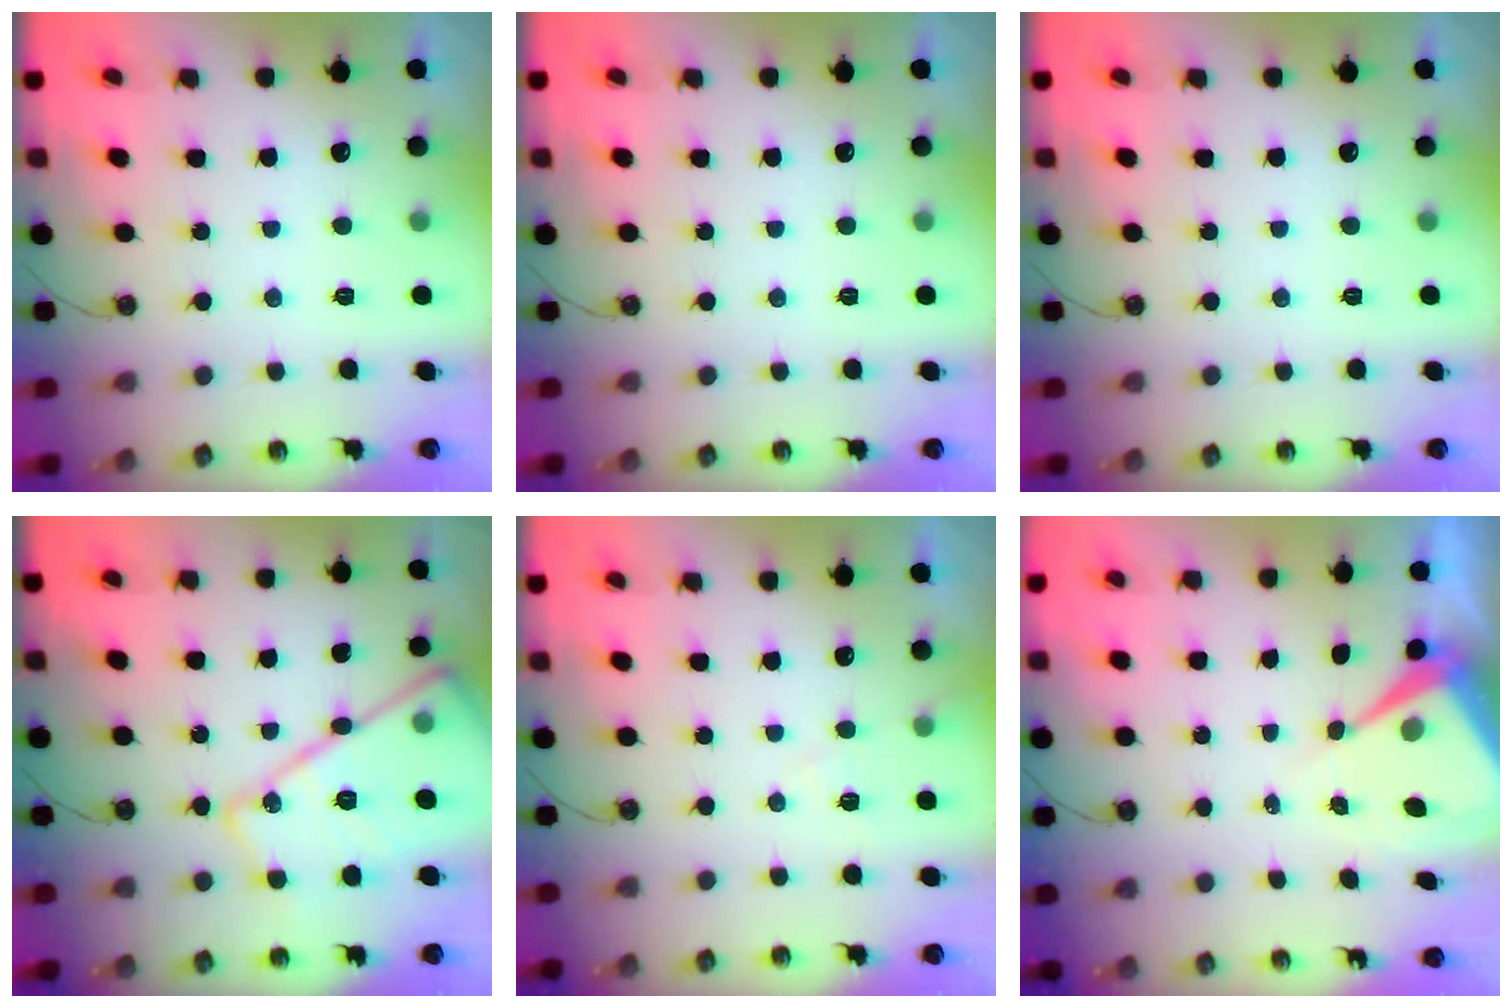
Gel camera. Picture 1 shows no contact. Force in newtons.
{"total": 0.0}
{"total": 0.0}
{"total": 21.3, "press": 21.2, "slide": 1.9}
{"total": 5.3, "press": 5.3, "slide": 0.7}
{"total": 8.9, "press": 8.9, "slide": 0.9}